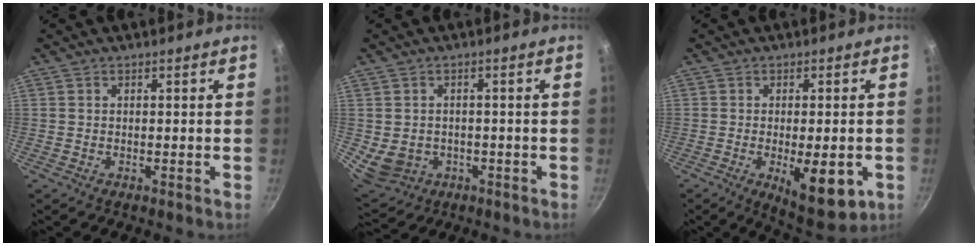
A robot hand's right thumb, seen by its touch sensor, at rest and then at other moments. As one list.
[{"total": 7.1, "force": [-1.3, 6.0, 3.5], "torque": [-0.044, 0.002, -0.001]}, {"total": 11.1, "force": [-3.0, 4.3, 9.7], "torque": [-0.111, -0.004, -0.028]}]